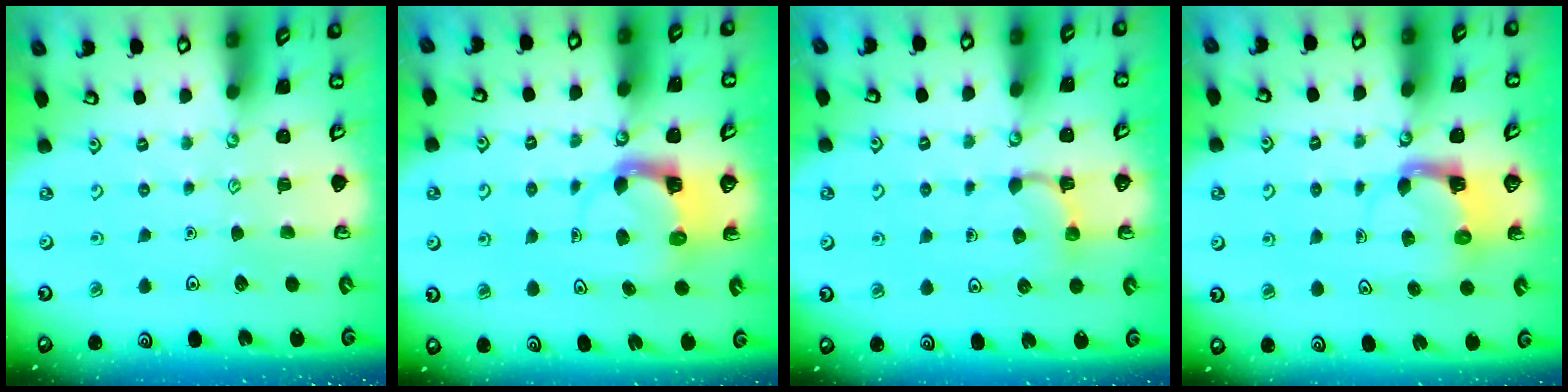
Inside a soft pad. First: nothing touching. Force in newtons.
{"total": 4.0, "press": 3.9, "slide": 0.4}
{"total": 3.0, "press": 2.9, "slide": 0.7}
{"total": 4.0, "press": 3.9, "slide": 0.7}